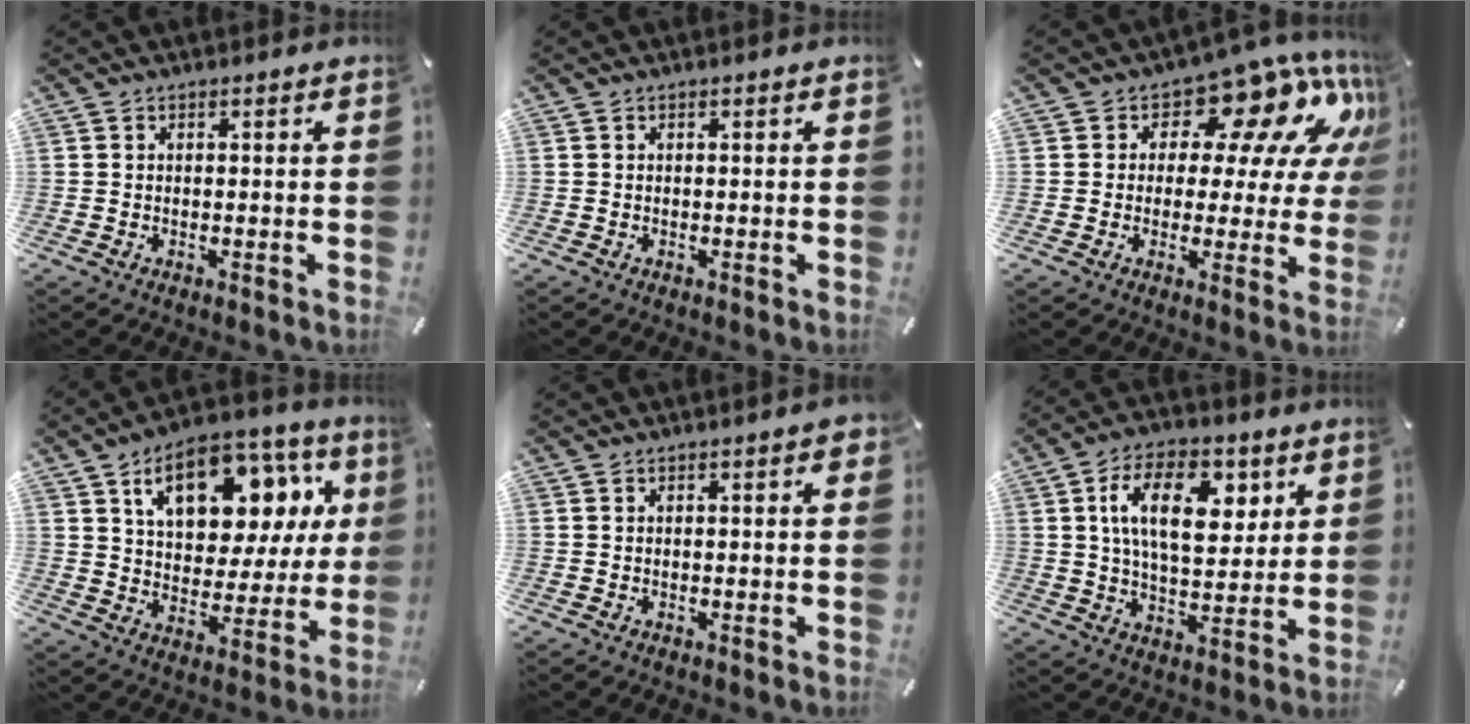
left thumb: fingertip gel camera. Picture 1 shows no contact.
{"total": 0.0}
{"total": 13.4, "force": [8.3, 6.8, 8.0], "torque": [-0.113, -0.070, 0.139]}
{"total": 17.8, "force": [9.0, 10.6, 11.2], "torque": [-0.181, -0.032, 0.154]}
{"total": 2.4, "force": [0.6, 0.5, 2.2], "torque": [-0.034, 0.001, 0.008]}
{"total": 15.7, "force": [5.4, 8.9, 11.7], "torque": [-0.182, 0.005, 0.092]}